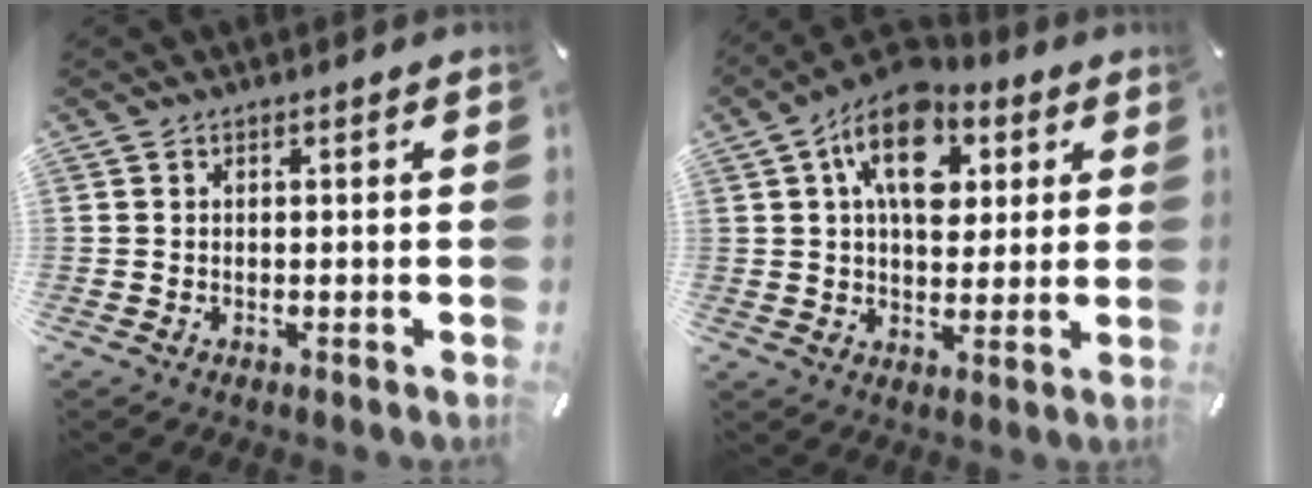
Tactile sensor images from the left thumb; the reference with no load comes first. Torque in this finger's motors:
{"motor_torque": [1.02, 2.13, 2.01, -0.75, 0.45]}